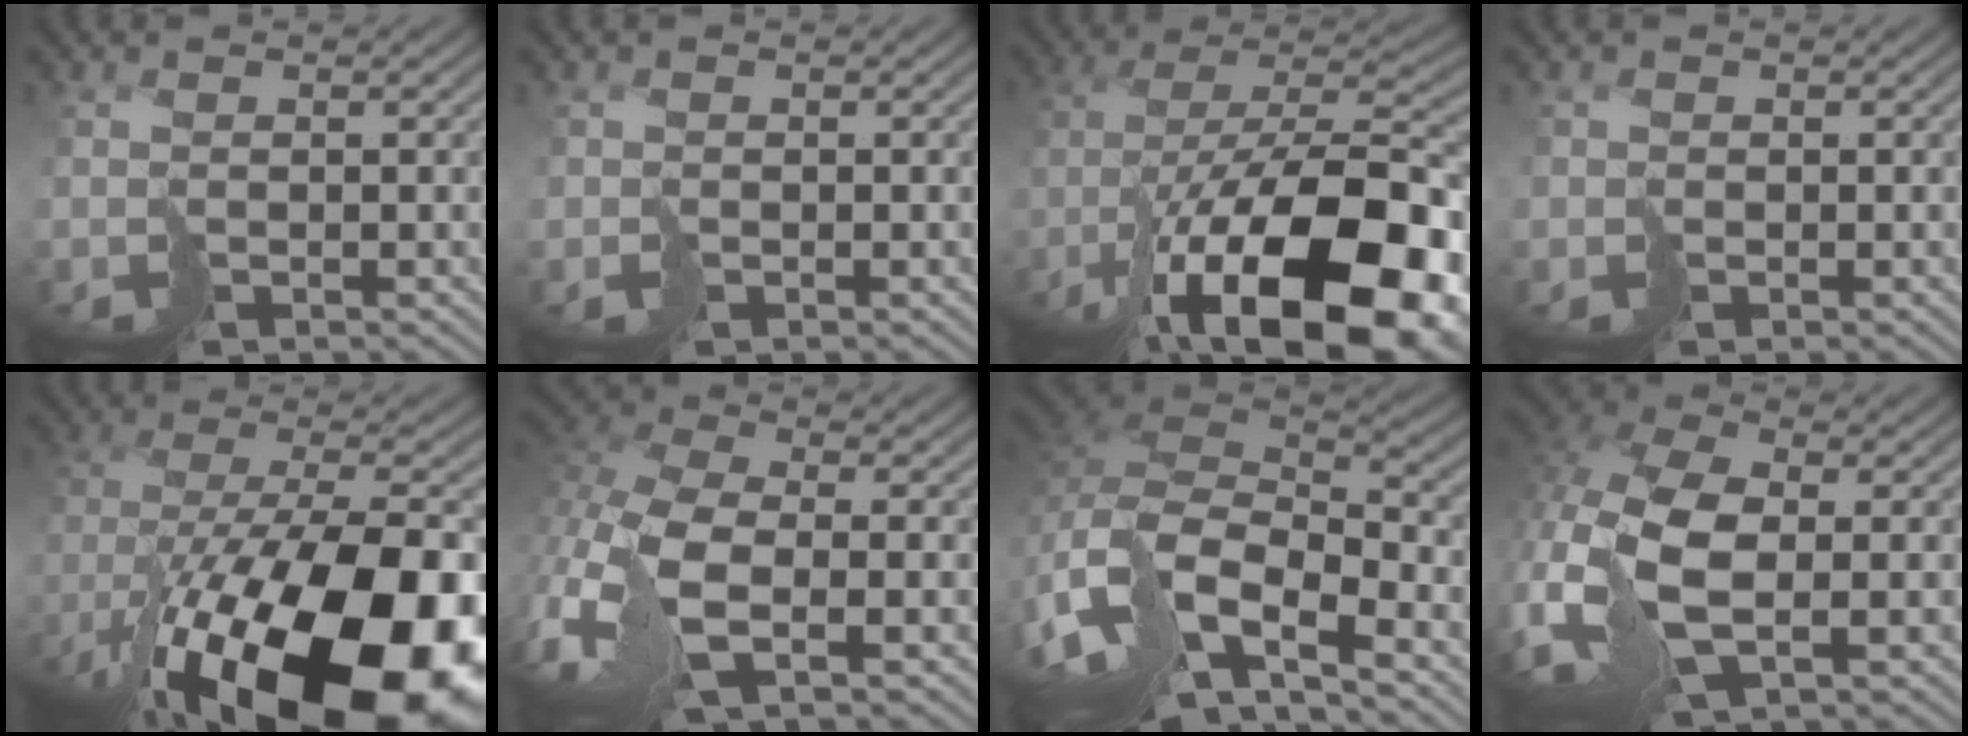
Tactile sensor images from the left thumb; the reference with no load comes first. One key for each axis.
{"total": 0.6, "fx": -0.1, "fy": 0.5, "fz": -0.3, "tx": 0.011, "ty": -0.001, "tz": -0.005}
{"total": 19.5, "fx": -10.9, "fy": 7.2, "fz": 14.5, "tx": -0.238, "ty": -0.023, "tz": -0.164}
{"total": 0.8, "fx": -0.2, "fy": 0.7, "fz": -0.4, "tx": 0.013, "ty": 0.001, "tz": -0.007}
{"total": 20.3, "fx": -11.1, "fy": 7.7, "fz": 15.1, "tx": -0.252, "ty": -0.066, "tz": -0.155}
{"total": 11.2, "fx": -4.2, "fy": 4.7, "fz": 9.3, "tx": -0.245, "ty": -0.013, "tz": -0.094}
{"total": 13.3, "fx": -8.3, "fy": 6.3, "fz": 8.2, "tx": -0.204, "ty": -0.037, "tz": -0.140}
{"total": 12.0, "fx": -2.3, "fy": 6.1, "fz": 10.1, "tx": -0.260, "ty": -0.016, "tz": -0.044}